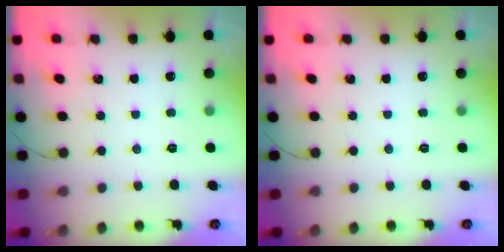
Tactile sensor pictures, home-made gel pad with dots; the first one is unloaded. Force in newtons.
{"total": 0.0}